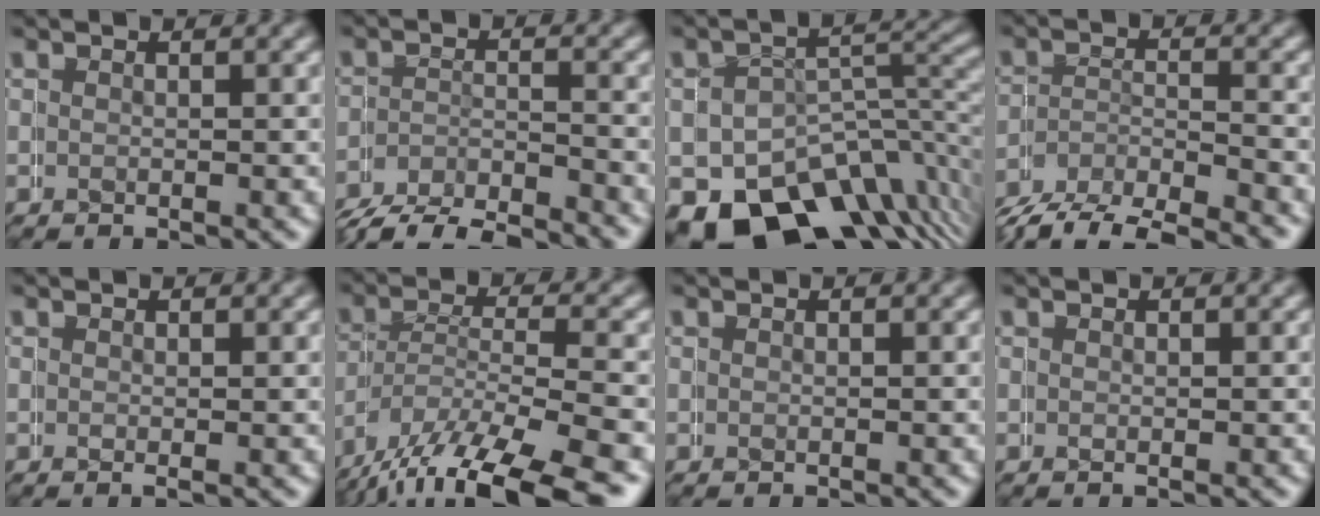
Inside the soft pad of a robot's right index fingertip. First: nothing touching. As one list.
[{"total": 4.3, "force": [-3.6, 2.3, -0.1], "torque": [-0.015, -0.011, -0.064]}, {"total": 11.5, "force": [-6.2, 8.0, 5.4], "torque": [-0.086, -0.049, -0.074]}, {"total": 5.2, "force": [-3.9, 3.3, 1.2], "torque": [-0.024, -0.009, -0.070]}, {"total": 0.7, "force": [0.0, 0.0, 0.7], "torque": [-0.003, 0.000, 0.001]}, {"total": 6.6, "force": [-4.2, 3.2, 3.9], "torque": [-0.087, -0.028, -0.051]}, {"total": 0.0}, {"total": 0.0}]